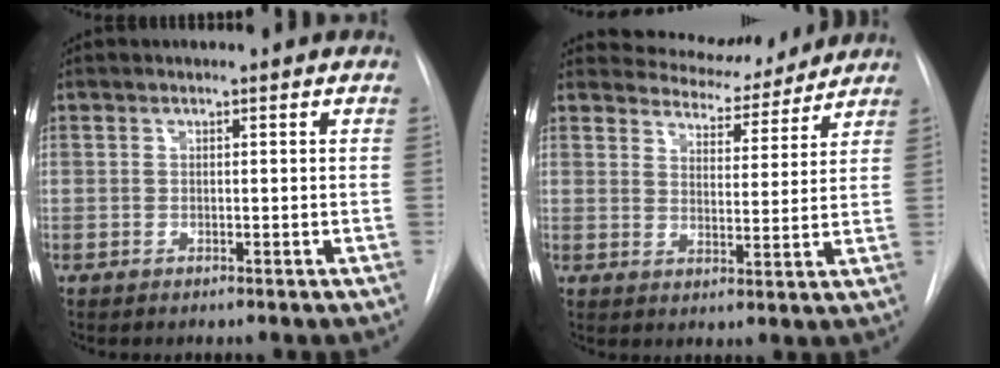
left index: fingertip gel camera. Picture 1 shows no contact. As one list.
[{"total": 9.4, "force": [9.0, 2.6, 1.1], "torque": [-0.011, -0.005, 0.118]}]